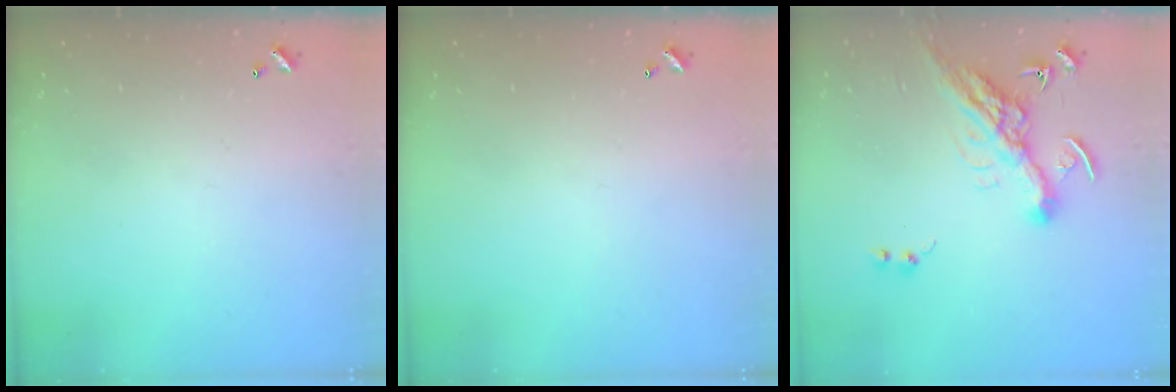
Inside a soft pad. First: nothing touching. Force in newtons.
{"total": 0.0}
{"total": 12.8, "press": 12.6, "slide": 2.1}